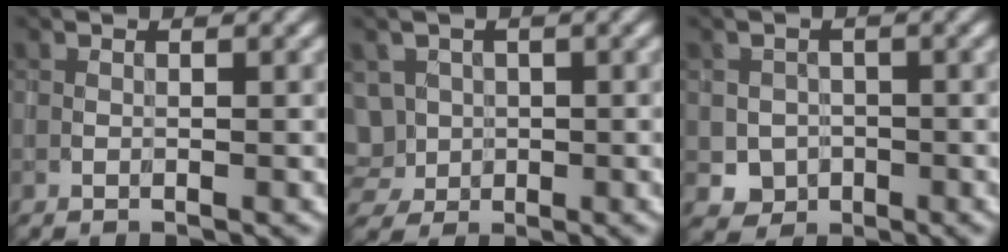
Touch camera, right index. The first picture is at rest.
{"total": 3.4, "force": [-0.3, 3.2, 1.1], "torque": [-0.018, 0.010, -0.002]}
{"total": 2.3, "force": [-0.6, 2.2, 0.4], "torque": [0.001, -0.001, -0.010]}